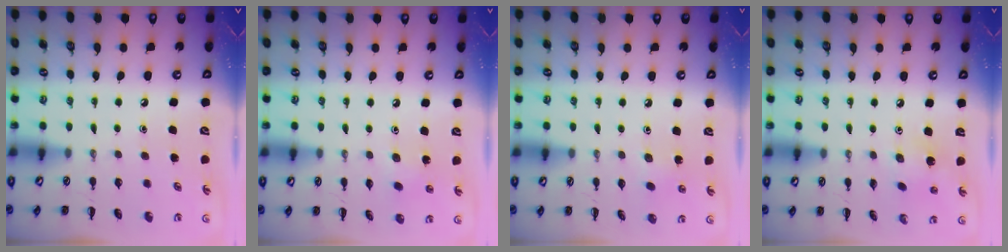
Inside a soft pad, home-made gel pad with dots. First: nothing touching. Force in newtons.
{"total": 2.8, "press": 2.7, "slide": 0.9}
{"total": 5.8, "press": 5.5, "slide": 1.7}
{"total": 3.5, "press": 3.5, "slide": 0.6}